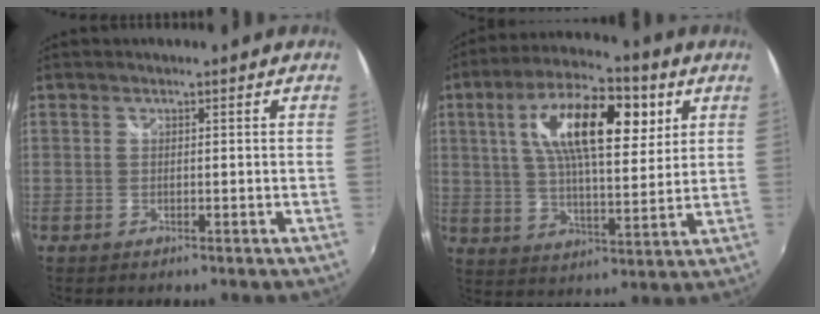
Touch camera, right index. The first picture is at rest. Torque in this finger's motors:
{"motor_torque": [0.67, 0.09, 0.89, 0.21]}